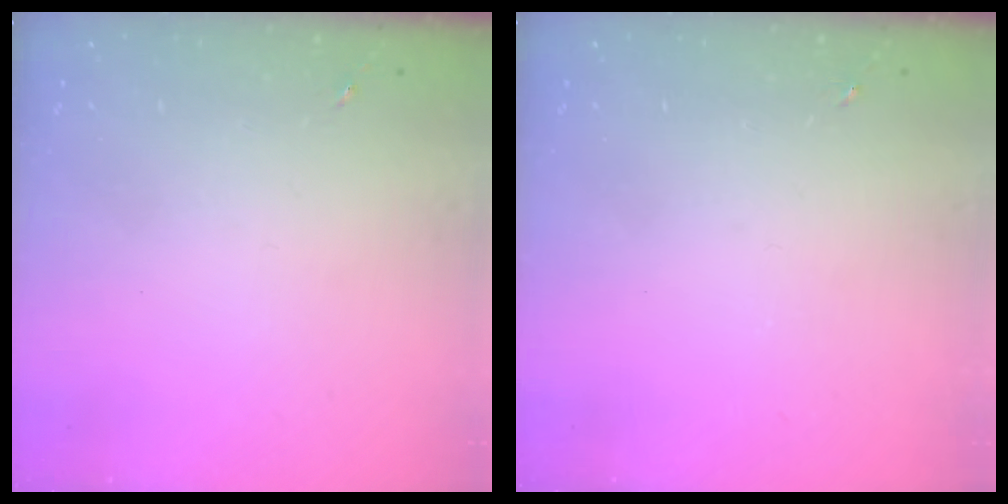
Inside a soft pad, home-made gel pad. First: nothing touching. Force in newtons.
{"total": 0.0}